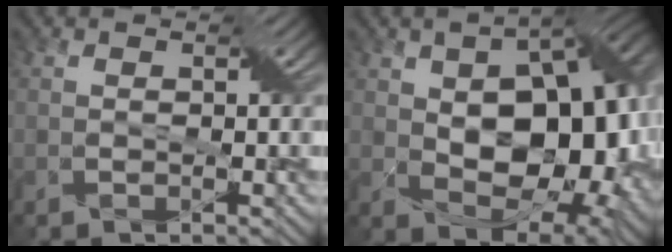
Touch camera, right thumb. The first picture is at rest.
{"total": 16.2, "force": [0.6, 9.7, 13.0], "torque": [-0.188, -0.005, 0.023]}